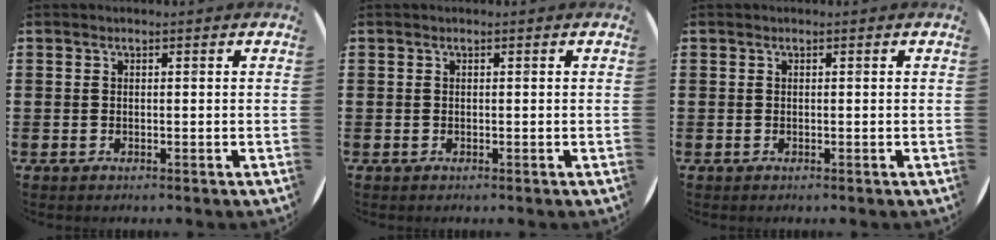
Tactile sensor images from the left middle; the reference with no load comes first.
{"total": 0.0}
{"total": 0.0}